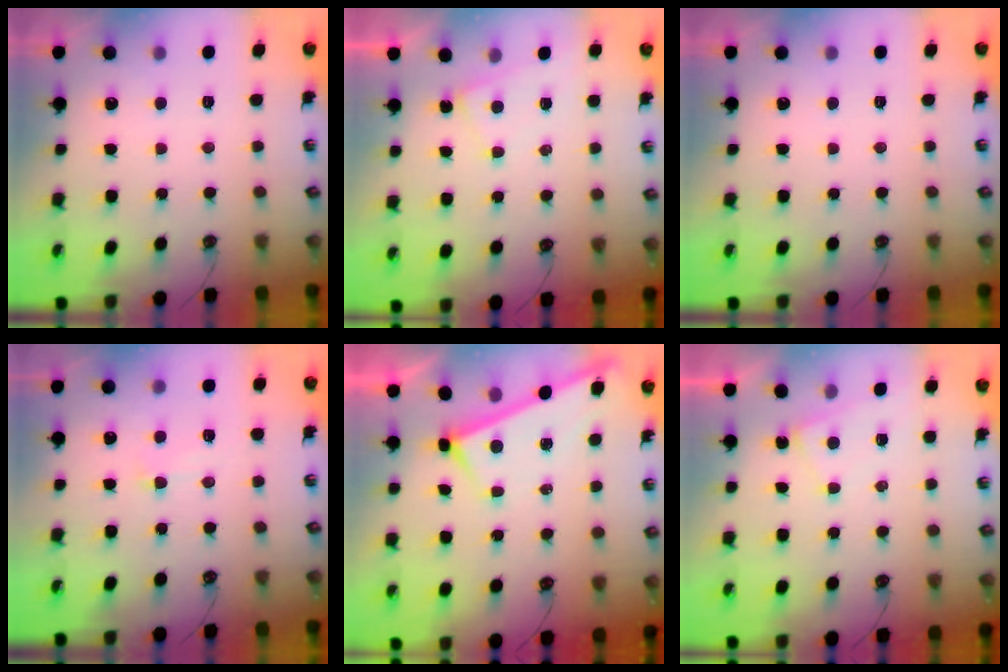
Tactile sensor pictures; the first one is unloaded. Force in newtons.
{"total": 1.8, "press": 1.8, "slide": 0.3}
{"total": 0.0}
{"total": 1.3, "press": 0.8, "slide": 1.0}
{"total": 3.2, "press": 3.2, "slide": 0.3}
{"total": 1.8, "press": 1.8, "slide": 0.3}